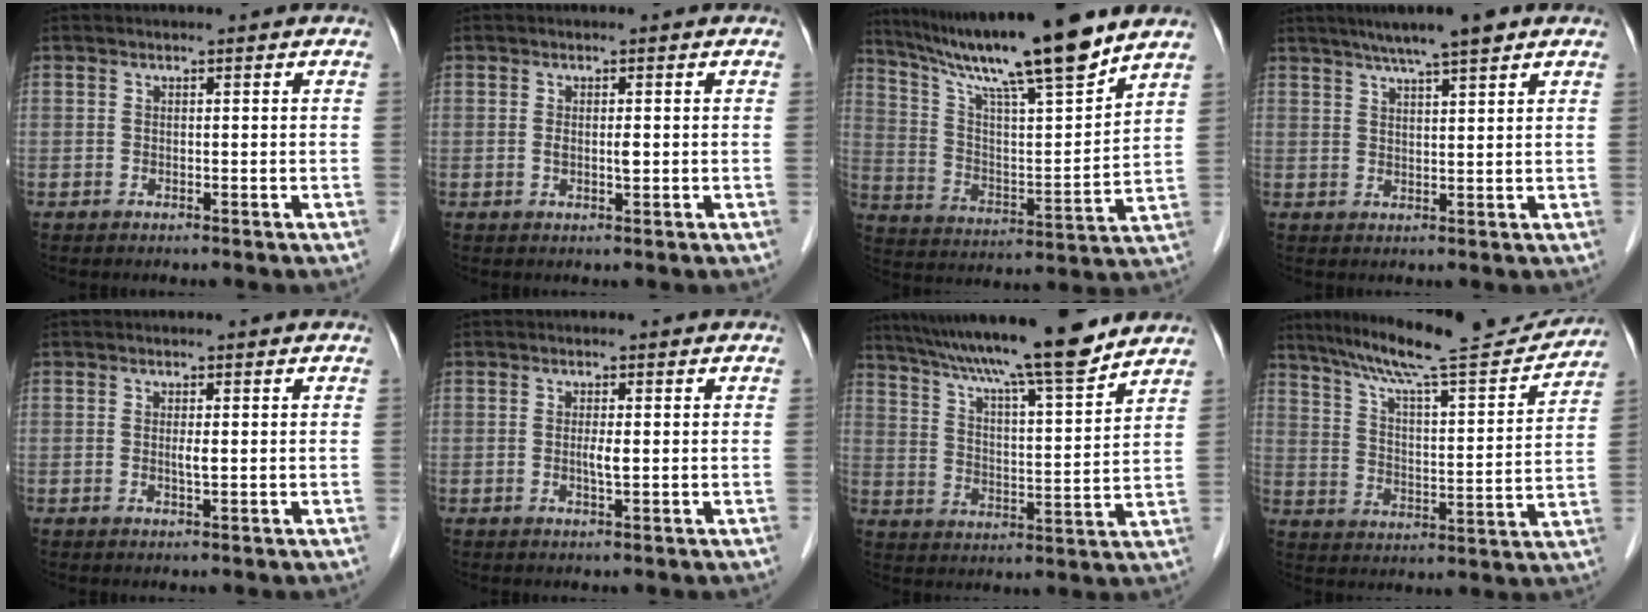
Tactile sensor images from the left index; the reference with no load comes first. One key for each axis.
{"total": 1.6, "fx": 0.0, "fy": 0.3, "fz": 1.5, "tx": -0.030, "ty": -0.001, "tz": 0.001}
{"total": 19.1, "fx": 15.4, "fy": -0.1, "fz": 11.2, "tx": -0.190, "ty": 0.001, "tz": 0.261}
{"total": 7.6, "fx": 5.7, "fy": 0.2, "fz": 5.0, "tx": -0.079, "ty": 0.023, "tz": 0.089}
{"total": 1.2, "fx": 0.1, "fy": 0.1, "fz": 1.2, "tx": -0.026, "ty": -0.002, "tz": 0.001}
{"total": 1.7, "fx": 0.0, "fy": 0.1, "fz": 1.7, "tx": -0.034, "ty": -0.002, "tz": -0.001}
{"total": 18.8, "fx": 15.9, "fy": 0.4, "fz": 10.1, "tx": -0.169, "ty": 0.014, "tz": 0.248}
{"total": 19.5, "fx": 17.6, "fy": 1.0, "fz": 8.3, "tx": -0.139, "ty": -0.007, "tz": 0.263}